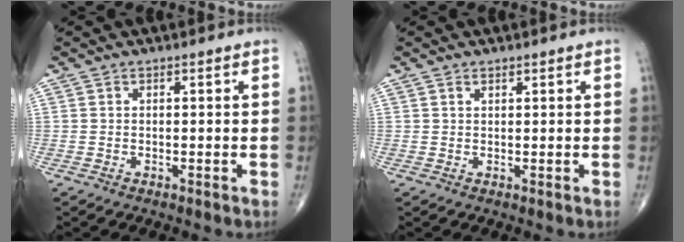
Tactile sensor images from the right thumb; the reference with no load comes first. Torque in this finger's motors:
{"motor_torque": [-0.08, -0.19, -0.18, -0.04, 0.04]}